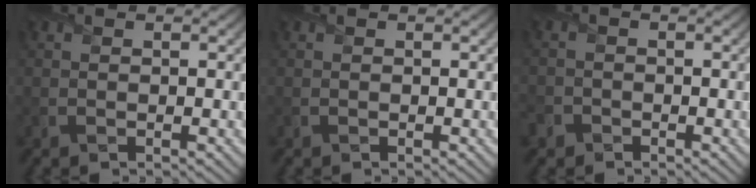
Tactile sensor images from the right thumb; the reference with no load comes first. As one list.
[{"total": 0.0}, {"total": 2.0, "force": [-1.4, 1.4, 0.3], "torque": [-0.005, -0.004, -0.036]}]